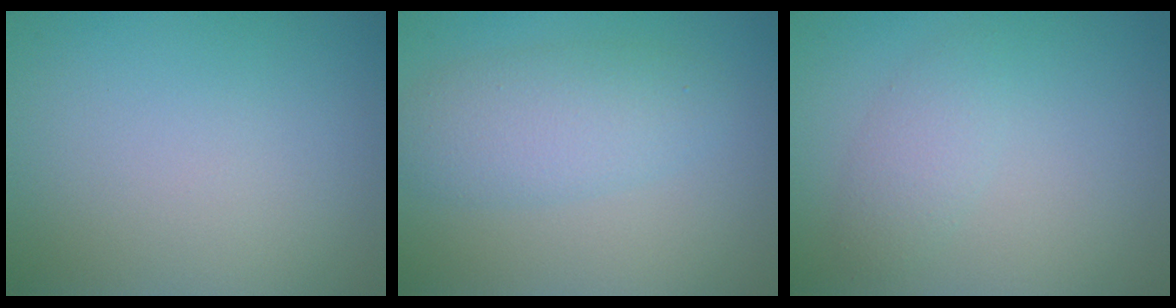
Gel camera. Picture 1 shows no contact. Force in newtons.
{"total": 3.9, "press": 3.9, "slide": 0.2}
{"total": 1.8, "press": 1.8, "slide": 0.0}